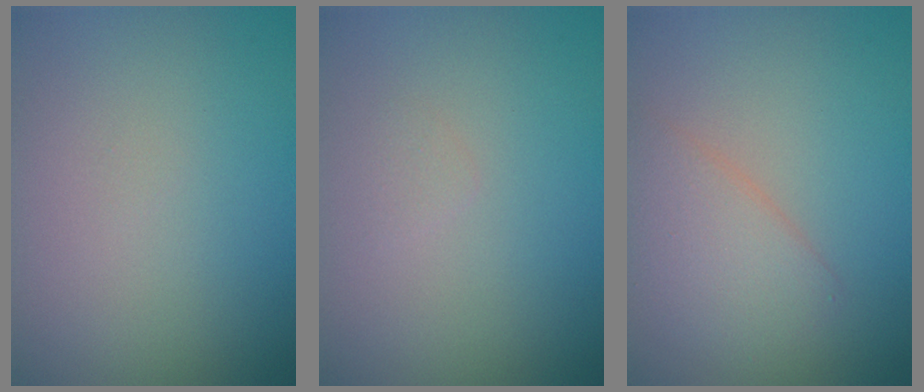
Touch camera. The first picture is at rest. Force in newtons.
{"total": 0.5, "press": 0.5, "slide": 0.0}
{"total": 2.6, "press": 2.6, "slide": 0.1}